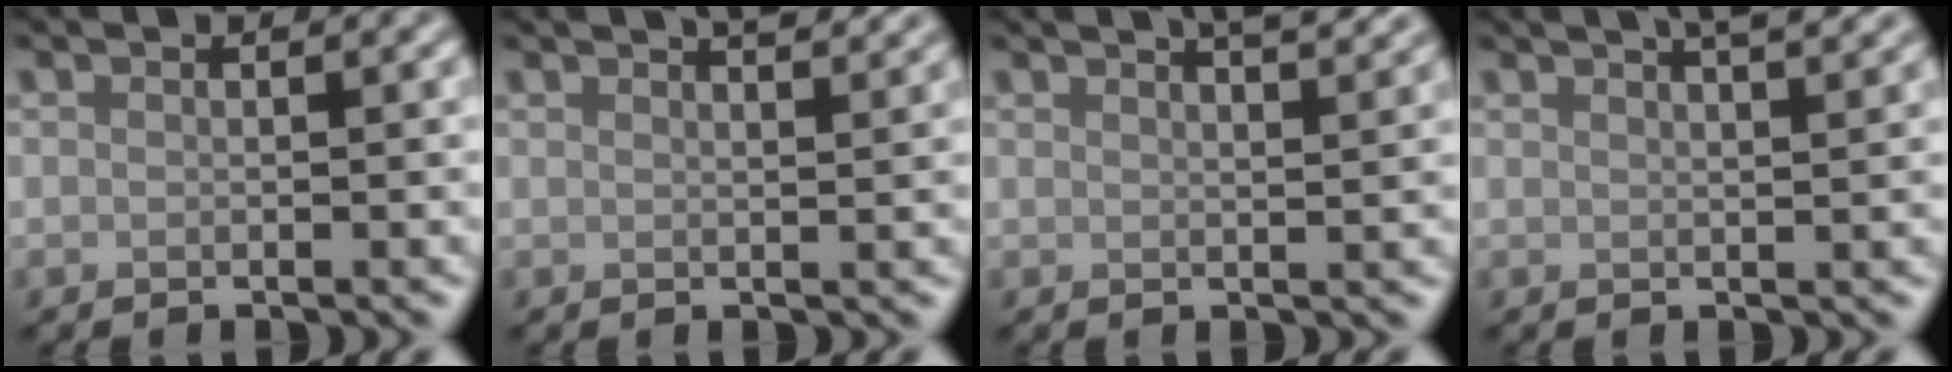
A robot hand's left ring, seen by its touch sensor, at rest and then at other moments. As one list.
[{"total": 4.3, "force": [3.3, 1.4, 2.4], "torque": [-0.004, 0.022, 0.017]}, {"total": 5.9, "force": [4.3, 2.0, 3.5], "torque": [-0.020, 0.038, 0.028]}, {"total": 6.4, "force": [4.4, 2.3, 3.9], "torque": [-0.024, 0.043, 0.032]}]